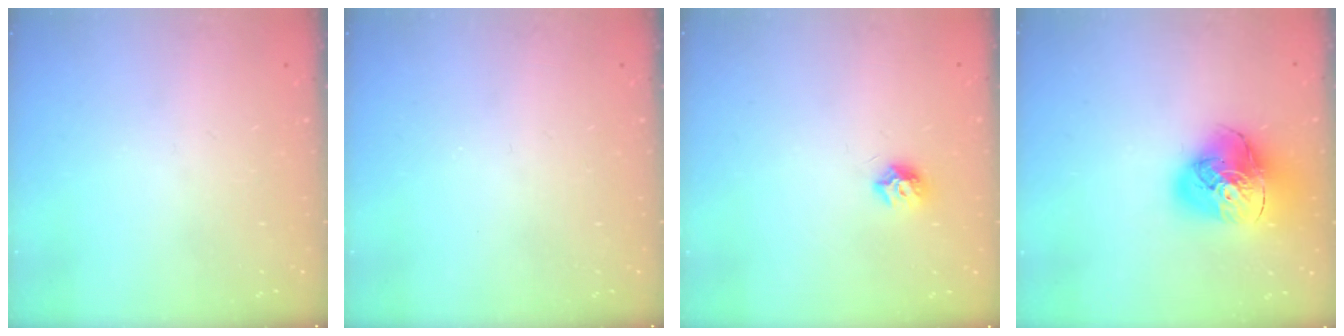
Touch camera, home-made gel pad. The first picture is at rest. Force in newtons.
{"total": 0.0}
{"total": 7.4, "press": 7.4, "slide": 0.9}
{"total": 17.1, "press": 17.0, "slide": 2.1}